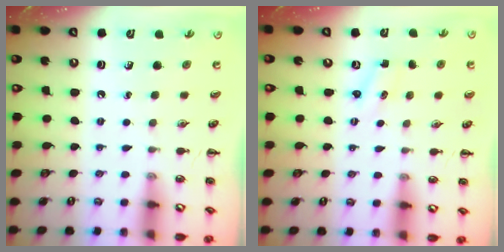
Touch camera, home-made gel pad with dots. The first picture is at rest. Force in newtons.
{"total": 0.8, "press": 0.8, "slide": 0.3}